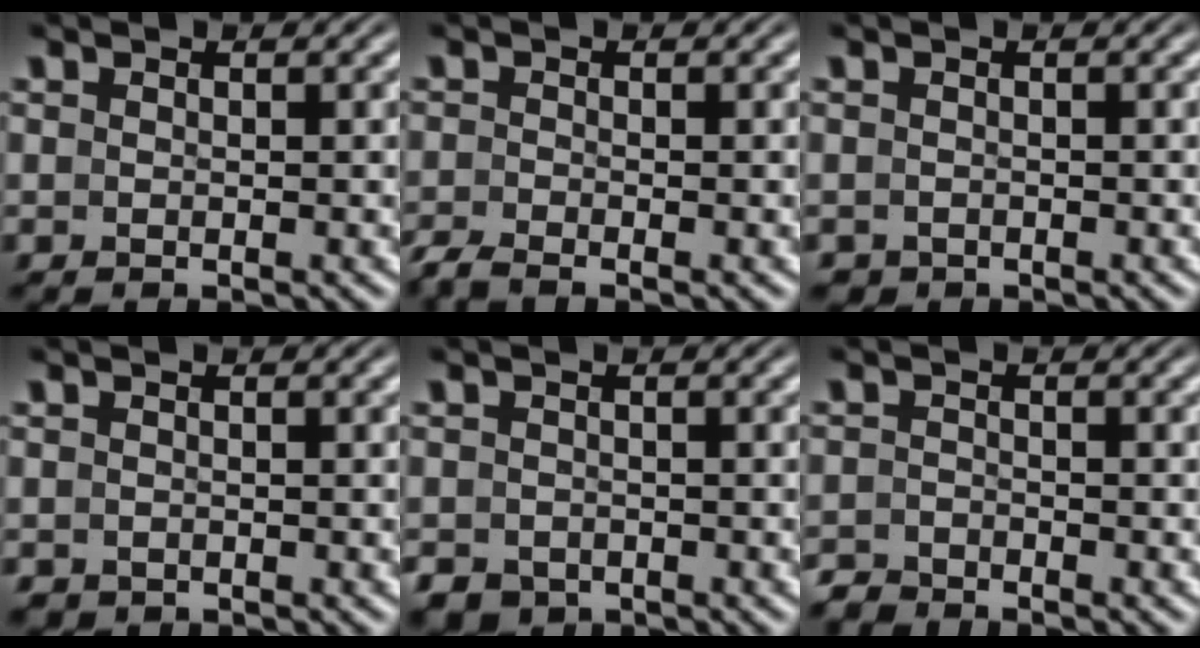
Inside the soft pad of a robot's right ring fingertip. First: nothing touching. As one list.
[{"total": 2.2, "force": [-1.9, 0.7, 0.7], "torque": [-0.015, -0.006, -0.033]}, {"total": 1.8, "force": [-1.4, 1.1, 0.1], "torque": [-0.012, -0.019, -0.016]}, {"total": 1.6, "force": [-1.2, 1.1, 0.2], "torque": [-0.016, -0.017, -0.013]}, {"total": 3.3, "force": [-2.6, 1.9, 0.6], "torque": [-0.015, -0.023, -0.034]}, {"total": 2.1, "force": [-2.0, 0.3, -0.2], "torque": [0.002, -0.010, -0.036]}]